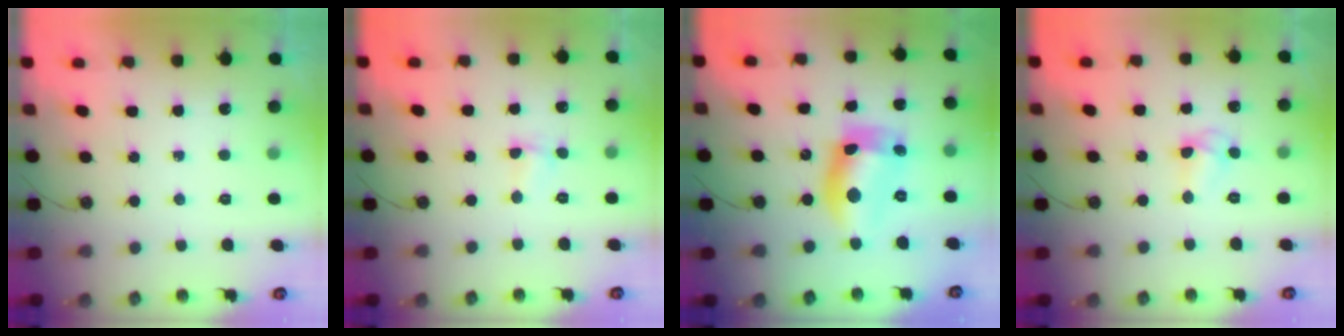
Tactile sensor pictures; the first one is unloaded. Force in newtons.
{"total": 1.0, "press": 1.0, "slide": 0.4}
{"total": 12.9, "press": 12.8, "slide": 1.0}
{"total": 6.2, "press": 6.1, "slide": 0.5}